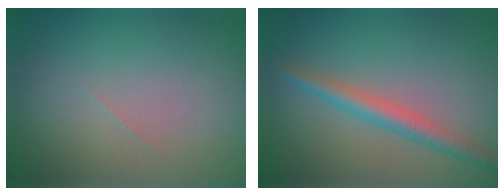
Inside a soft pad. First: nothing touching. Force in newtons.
{"total": 2.8, "press": 2.8, "slide": 0.1}